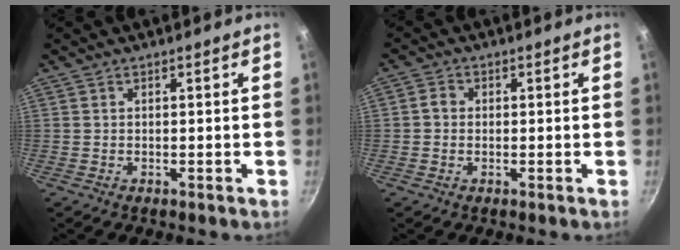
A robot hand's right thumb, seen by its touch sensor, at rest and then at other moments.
{"total": 2.4, "force": [-0.1, 2.1, 1.2], "torque": [-0.020, 0.007, -0.008]}